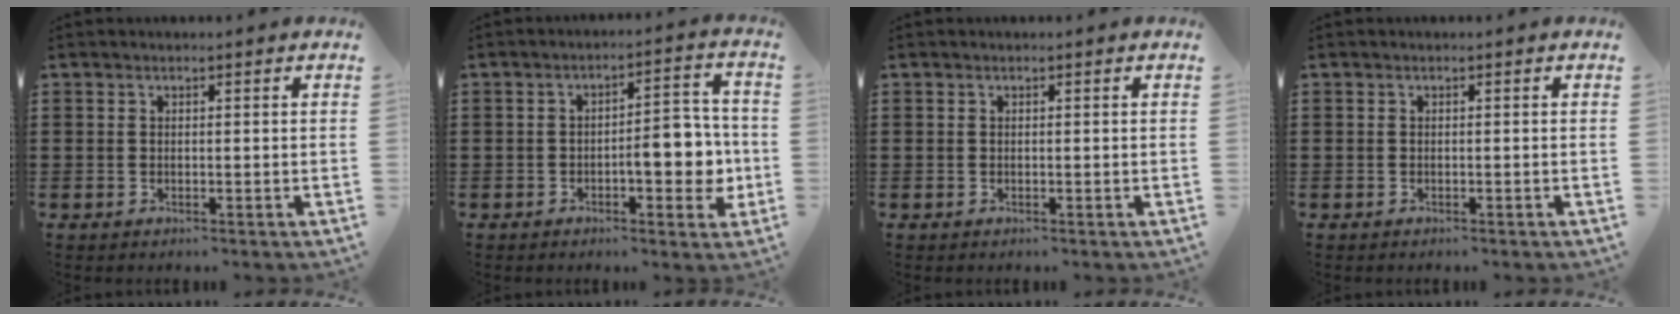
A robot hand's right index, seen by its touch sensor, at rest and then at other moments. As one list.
[{"total": 7.8, "force": [-1.7, 3.5, 6.8], "torque": [-0.076, -0.004, -0.038]}, {"total": 0.0}, {"total": 0.0}]